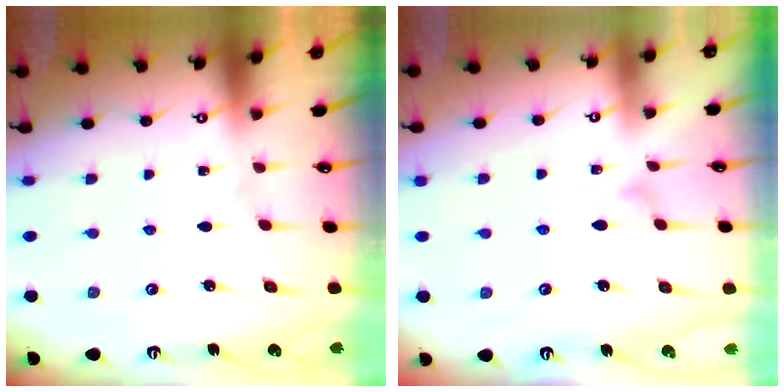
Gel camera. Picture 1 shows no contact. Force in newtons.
{"total": 6.4, "press": 6.3, "slide": 0.4}